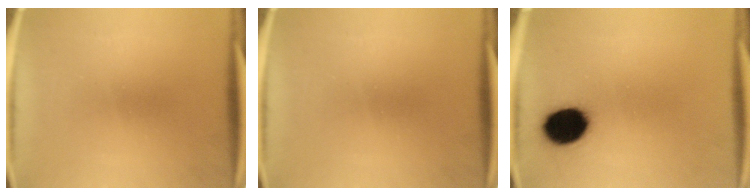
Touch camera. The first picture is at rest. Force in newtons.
{"total": 0.0}
{"total": 11.5}